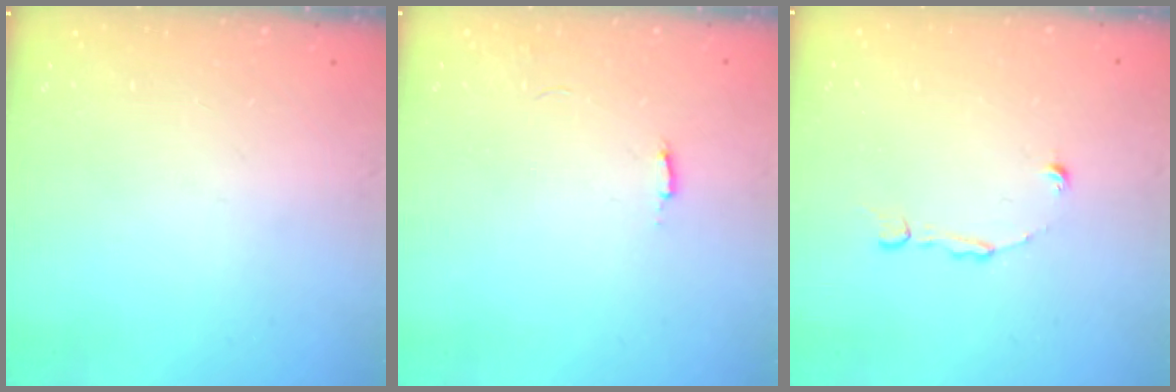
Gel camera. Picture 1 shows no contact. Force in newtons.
{"total": 3.8, "press": 3.8, "slide": 0.3}
{"total": 1.9, "press": 1.9, "slide": 0.2}